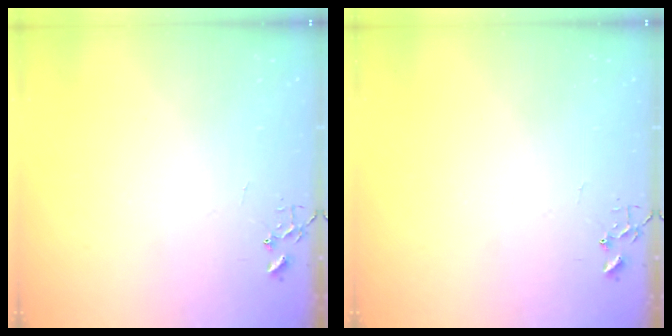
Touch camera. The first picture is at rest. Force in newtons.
{"total": 0.0}